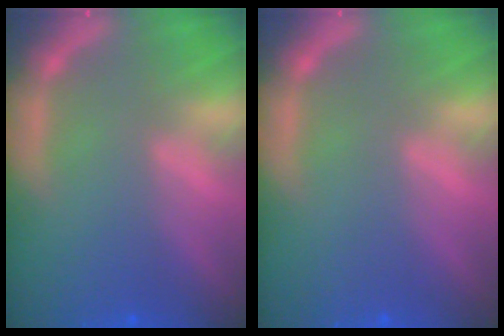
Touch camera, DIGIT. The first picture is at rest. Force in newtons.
{"total": 0.0}